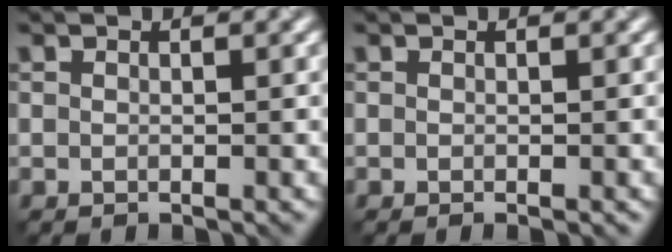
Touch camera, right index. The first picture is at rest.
{"total": 0.6, "force": [-0.3, 0.1, 0.5], "torque": [-0.007, -0.006, -0.004]}